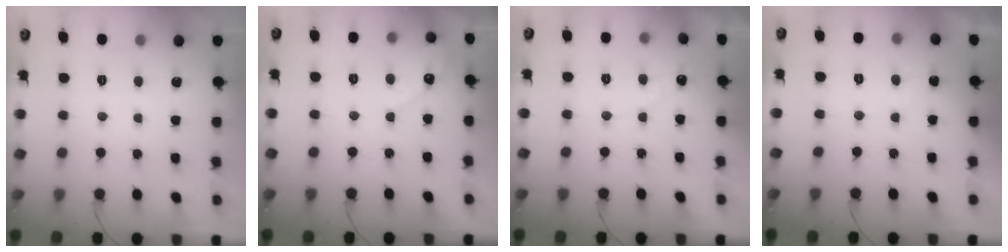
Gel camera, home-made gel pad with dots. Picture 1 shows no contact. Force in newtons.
{"total": 5.5, "press": 5.5, "slide": 0.5}
{"total": 2.7, "press": 2.7, "slide": 0.0}
{"total": 2.3, "press": 2.3, "slide": 0.1}